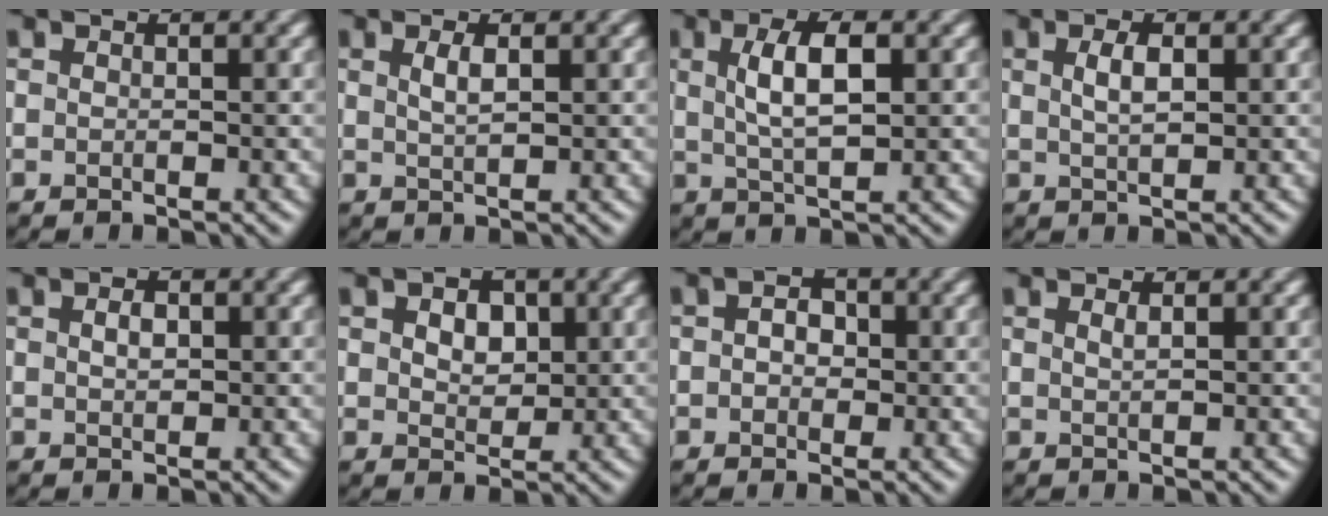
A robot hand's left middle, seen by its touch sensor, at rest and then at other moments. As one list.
[{"total": 1.6, "force": [0.6, 0.5, 1.4], "torque": [-0.026, 0.002, 0.012]}, {"total": 4.6, "force": [1.1, 1.5, 4.2], "torque": [-0.083, 0.005, 0.021]}, {"total": 2.0, "force": [0.6, 0.7, 1.8], "torque": [-0.037, 0.002, 0.013]}, {"total": 1.3, "force": [0.3, 0.7, 1.0], "torque": [-0.018, 0.002, 0.007]}, {"total": 3.2, "force": [1.0, 2.1, 2.2], "torque": [-0.034, 0.004, 0.012]}, {"total": 2.3, "force": [0.3, 1.8, 1.5], "torque": [-0.016, 0.006, -0.010]}, {"total": 0.8, "force": [0.4, 0.2, 0.6], "torque": [-0.007, 0.001, 0.007]}]